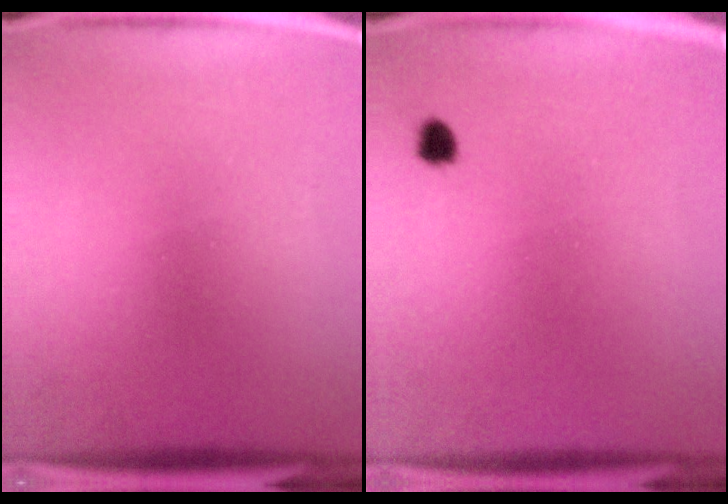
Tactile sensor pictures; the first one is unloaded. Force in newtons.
{"total": 1.4}